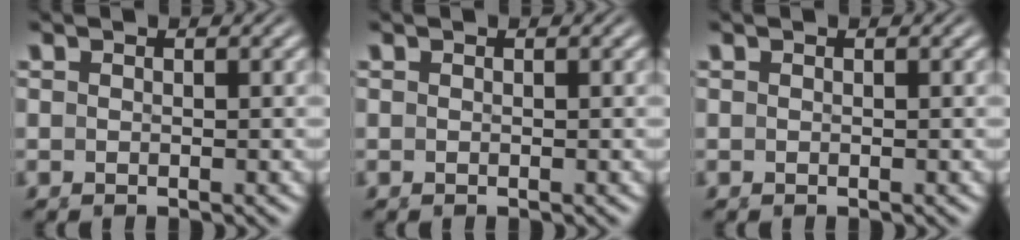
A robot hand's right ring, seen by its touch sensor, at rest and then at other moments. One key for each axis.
{"total": 0.0}
{"total": 0.0}